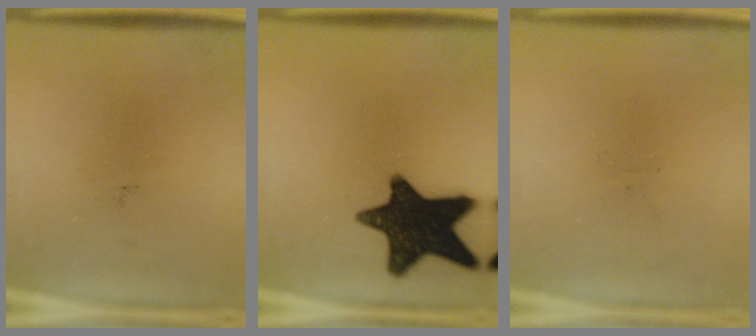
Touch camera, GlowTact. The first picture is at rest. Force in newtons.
{"total": 17.0}
{"total": 0.0}